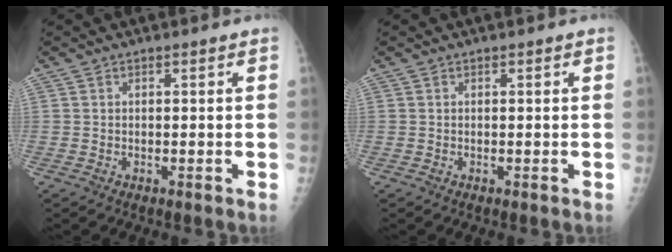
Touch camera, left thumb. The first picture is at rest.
{"total": 0.0}